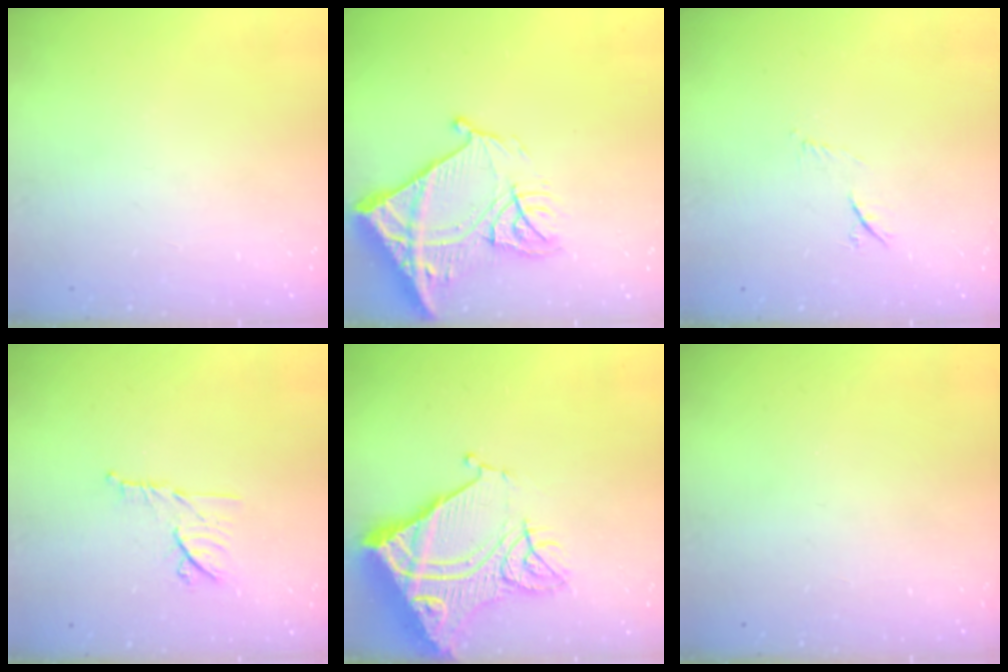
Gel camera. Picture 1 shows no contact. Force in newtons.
{"total": 19.3, "press": 19.2, "slide": 2.2}
{"total": 4.7, "press": 4.6, "slide": 1.2}
{"total": 9.7, "press": 9.7, "slide": 0.6}
{"total": 20.1, "press": 19.9, "slide": 2.6}
{"total": 0.0}